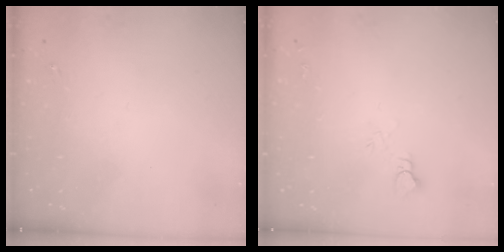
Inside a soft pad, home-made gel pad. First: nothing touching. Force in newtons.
{"total": 6.0, "press": 6.0, "slide": 0.4}